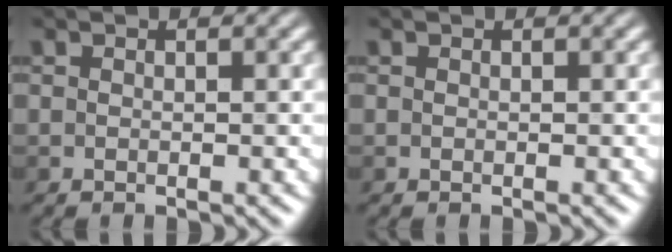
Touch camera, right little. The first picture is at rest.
{"total": 0.0}